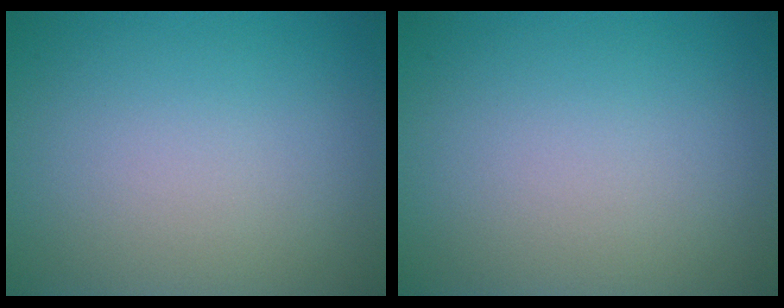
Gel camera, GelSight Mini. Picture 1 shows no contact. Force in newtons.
{"total": 0.0}